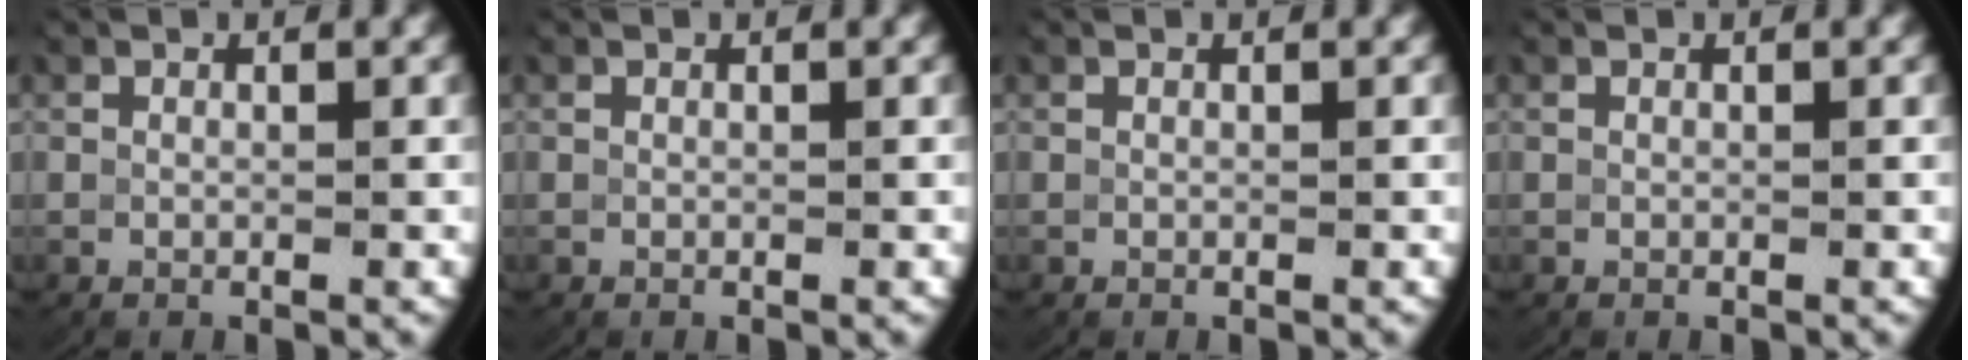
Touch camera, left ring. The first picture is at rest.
{"total": 0.0}
{"total": 0.0}
{"total": 0.0}